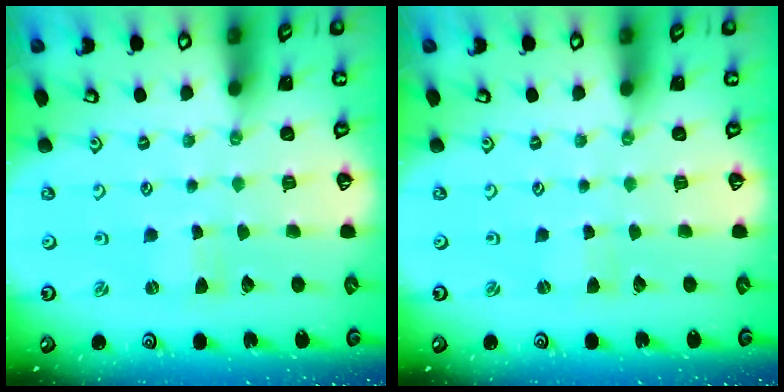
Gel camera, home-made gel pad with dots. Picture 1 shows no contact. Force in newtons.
{"total": 0.5, "press": 0.5, "slide": 0.1}